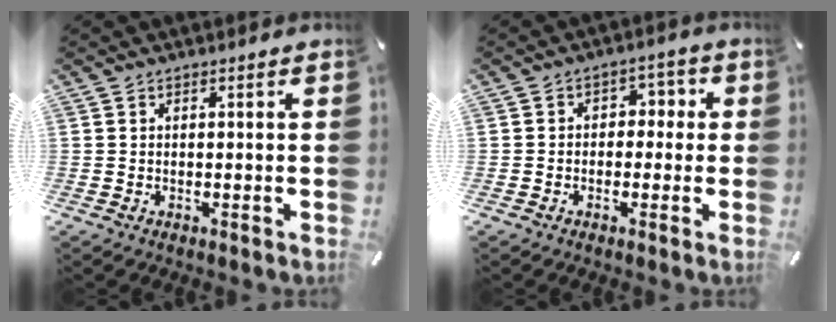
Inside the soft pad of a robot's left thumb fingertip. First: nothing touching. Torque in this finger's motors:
{"motor_torque": [0.04, -0.09, 0.00, 0.05, -0.01]}